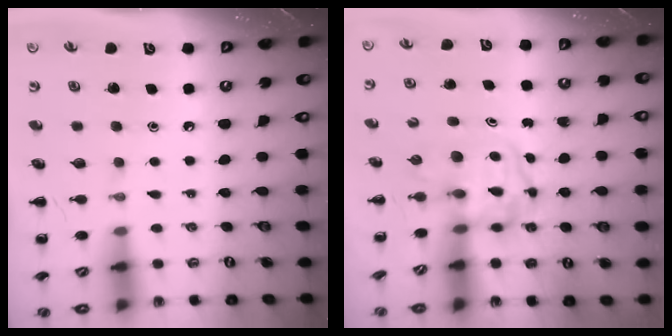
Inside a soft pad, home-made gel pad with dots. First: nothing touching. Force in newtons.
{"total": 3.6, "press": 3.5, "slide": 0.5}